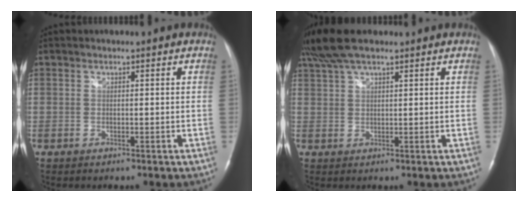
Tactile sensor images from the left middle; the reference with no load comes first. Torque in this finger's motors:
{"motor_torque": [0.76, -0.63, 0.30, 0.12]}